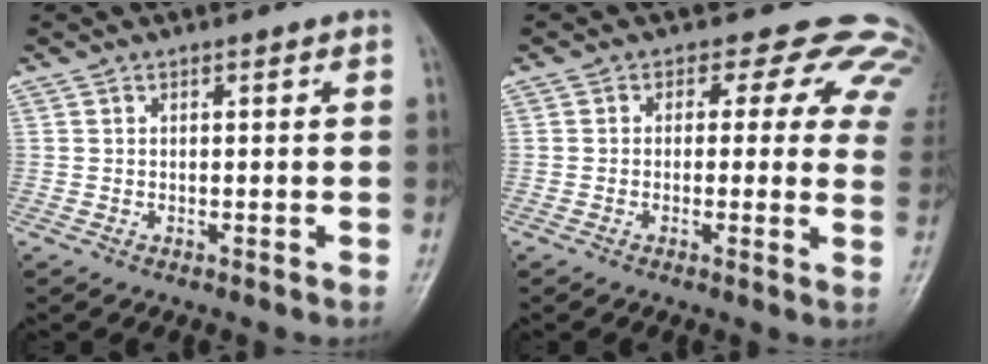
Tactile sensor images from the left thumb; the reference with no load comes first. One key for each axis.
{"total": 13.2, "fx": 7.9, "fy": 8.1, "fz": 6.7, "tx": -0.020, "ty": -0.014, "tz": 0.059}